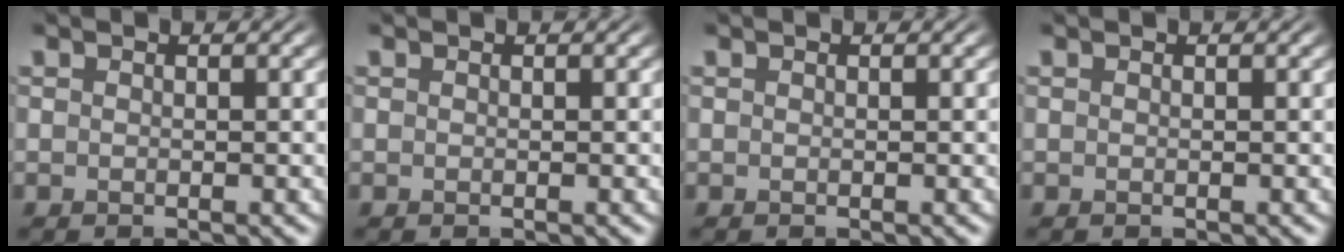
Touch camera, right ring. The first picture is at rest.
{"total": 0.0}
{"total": 0.0}
{"total": 0.0}